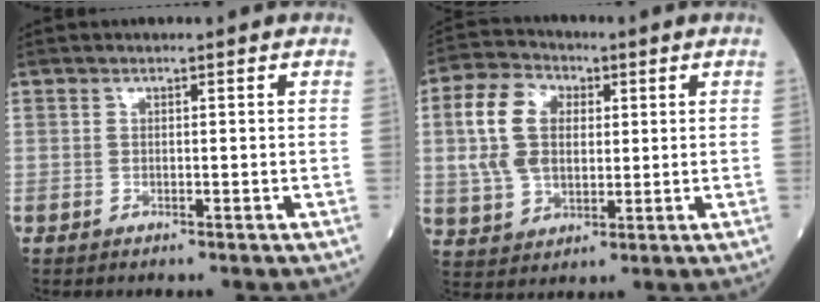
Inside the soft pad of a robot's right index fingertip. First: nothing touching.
{"total": 10.1, "force": [2.4, 6.8, 7.1], "torque": [-0.167, 0.027, 0.050]}